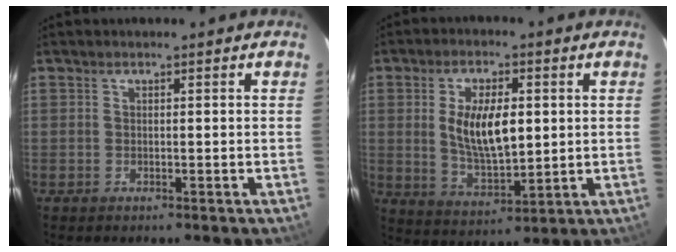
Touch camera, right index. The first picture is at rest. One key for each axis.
{"total": 11.3, "fx": 1.4, "fy": 5.1, "fz": 10.0, "tx": -0.187, "ty": -0.004, "tz": 0.035}